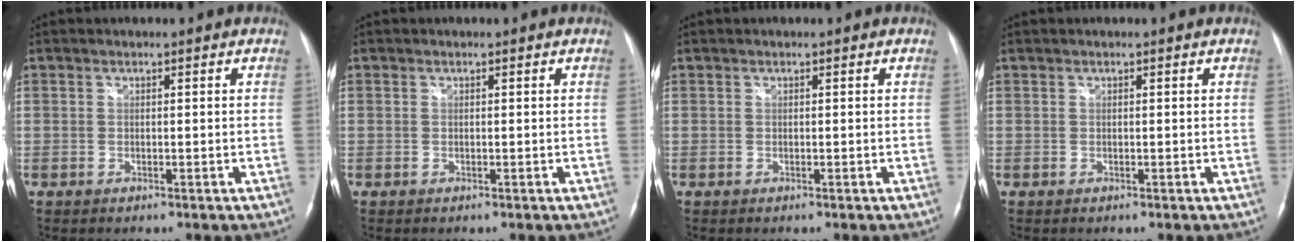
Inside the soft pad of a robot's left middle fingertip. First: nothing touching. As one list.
[{"total": 0.0}, {"total": 0.0}, {"total": 0.0}]